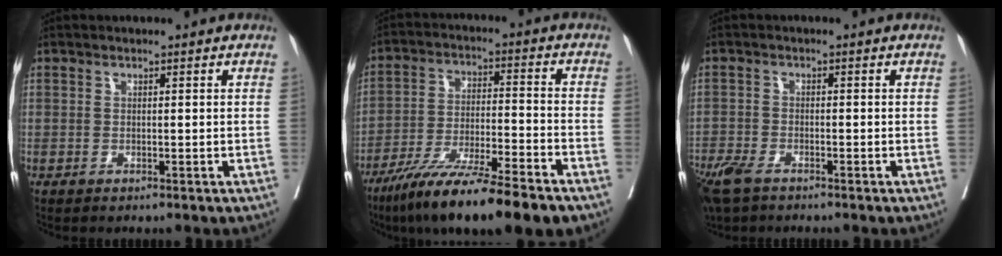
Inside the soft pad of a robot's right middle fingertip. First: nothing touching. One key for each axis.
{"total": 16.4, "fx": -12.3, "fy": 0.7, "fz": 10.8, "tx": -0.174, "ty": -0.036, "tz": -0.209}
{"total": 7.2, "fx": -5.3, "fy": 2.6, "fz": 4.1, "tx": -0.087, "ty": -0.016, "tz": -0.100}